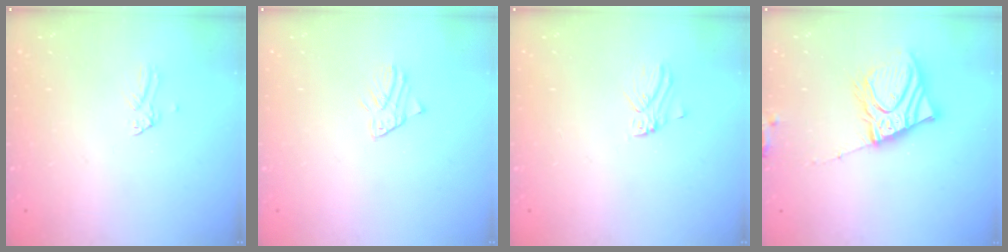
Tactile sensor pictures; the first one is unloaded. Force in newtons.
{"total": 1.2, "press": 1.2, "slide": 0.1}
{"total": 1.4, "press": 1.4, "slide": 0.1}
{"total": 15.9, "press": 15.6, "slide": 3.0}